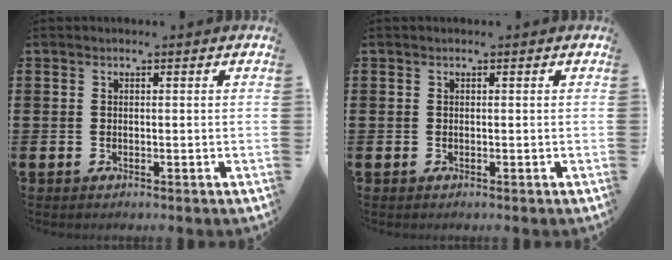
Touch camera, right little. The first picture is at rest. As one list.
[{"total": 0.0}]